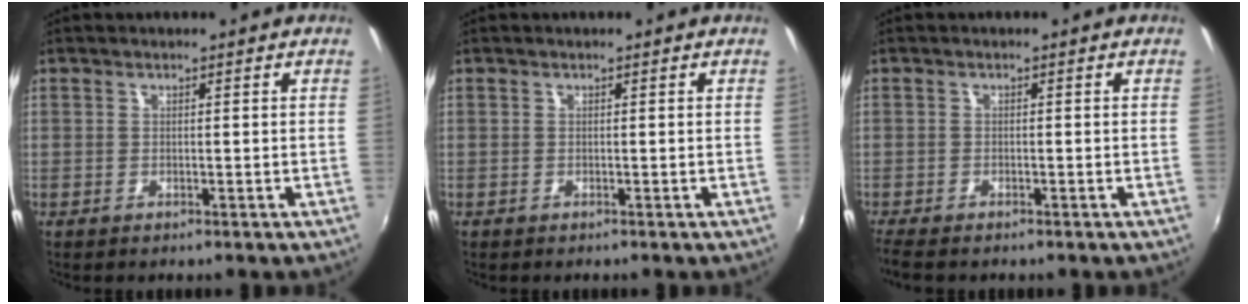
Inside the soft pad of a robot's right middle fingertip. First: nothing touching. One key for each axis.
{"total": 0.0}
{"total": 3.1, "fx": -2.6, "fy": 0.6, "fz": 1.6, "tx": -0.039, "ty": -0.016, "tz": -0.046}